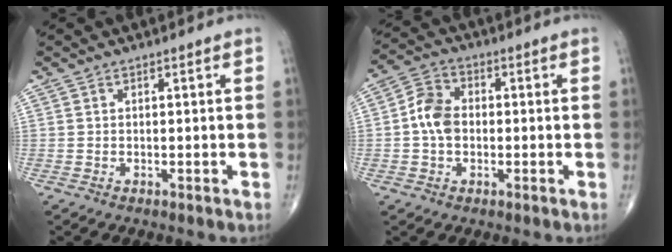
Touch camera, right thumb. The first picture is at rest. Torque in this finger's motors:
{"motor_torque": [-0.39, 0.09, 0.24, 0.06, 0.00]}